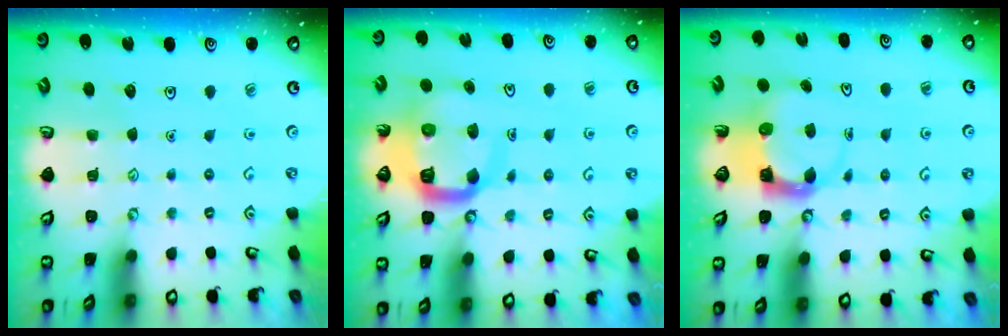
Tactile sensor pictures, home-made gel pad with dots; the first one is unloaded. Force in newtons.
{"total": 12.3, "press": 12.2, "slide": 1.4}
{"total": 3.7, "press": 3.6, "slide": 0.5}